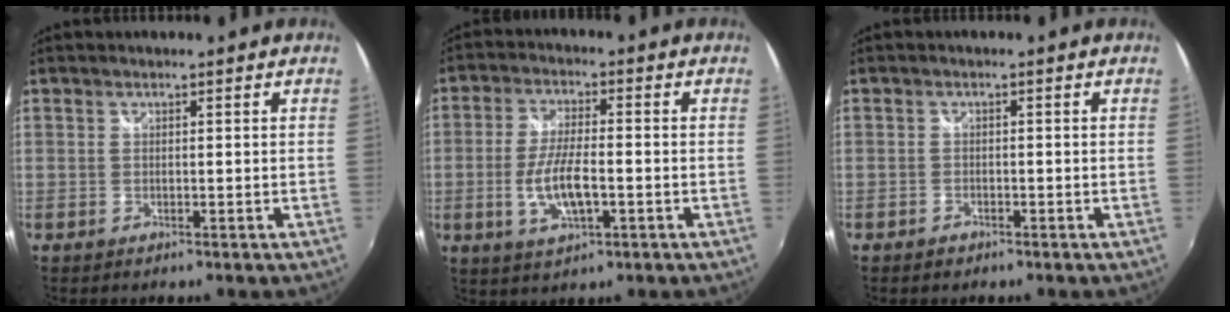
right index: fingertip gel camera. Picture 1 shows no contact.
{"total": 8.7, "force": [-2.2, 2.9, 7.9], "torque": [-0.161, -0.003, -0.039]}
{"total": 1.6, "force": [-1.1, 1.1, 0.3], "torque": [-0.008, 0.002, -0.018]}